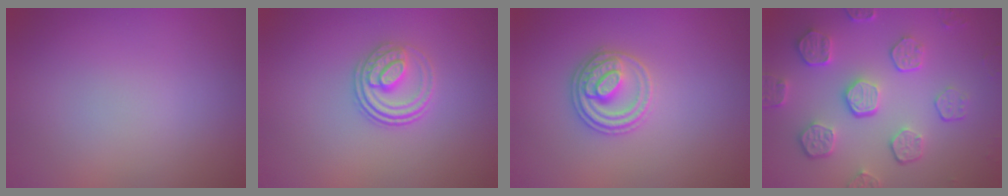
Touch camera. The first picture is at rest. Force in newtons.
{"total": 3.0, "press": 2.5, "slide": 1.7}
{"total": 2.9, "press": 2.9, "slide": 0.1}
{"total": 5.8, "press": 4.2, "slide": 4.0}